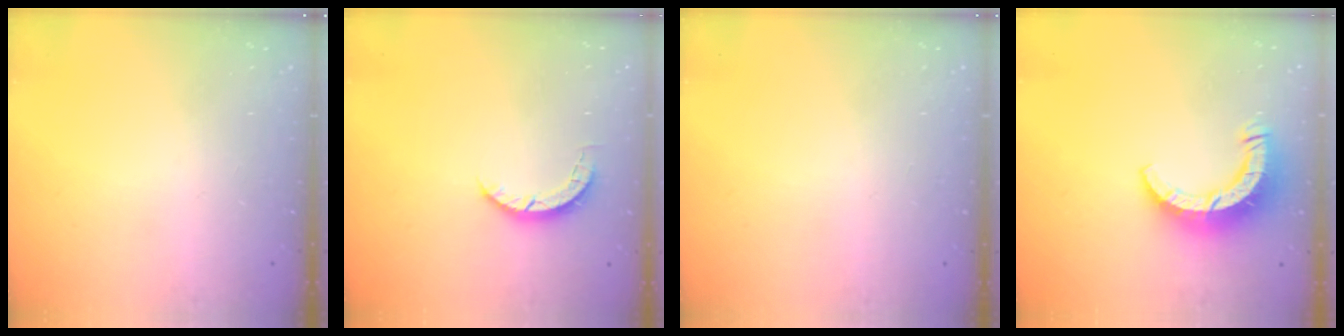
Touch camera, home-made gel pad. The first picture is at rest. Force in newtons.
{"total": 3.1, "press": 3.0, "slide": 0.4}
{"total": 2.4, "press": 2.4, "slide": 0.2}
{"total": 9.6, "press": 9.6, "slide": 1.0}